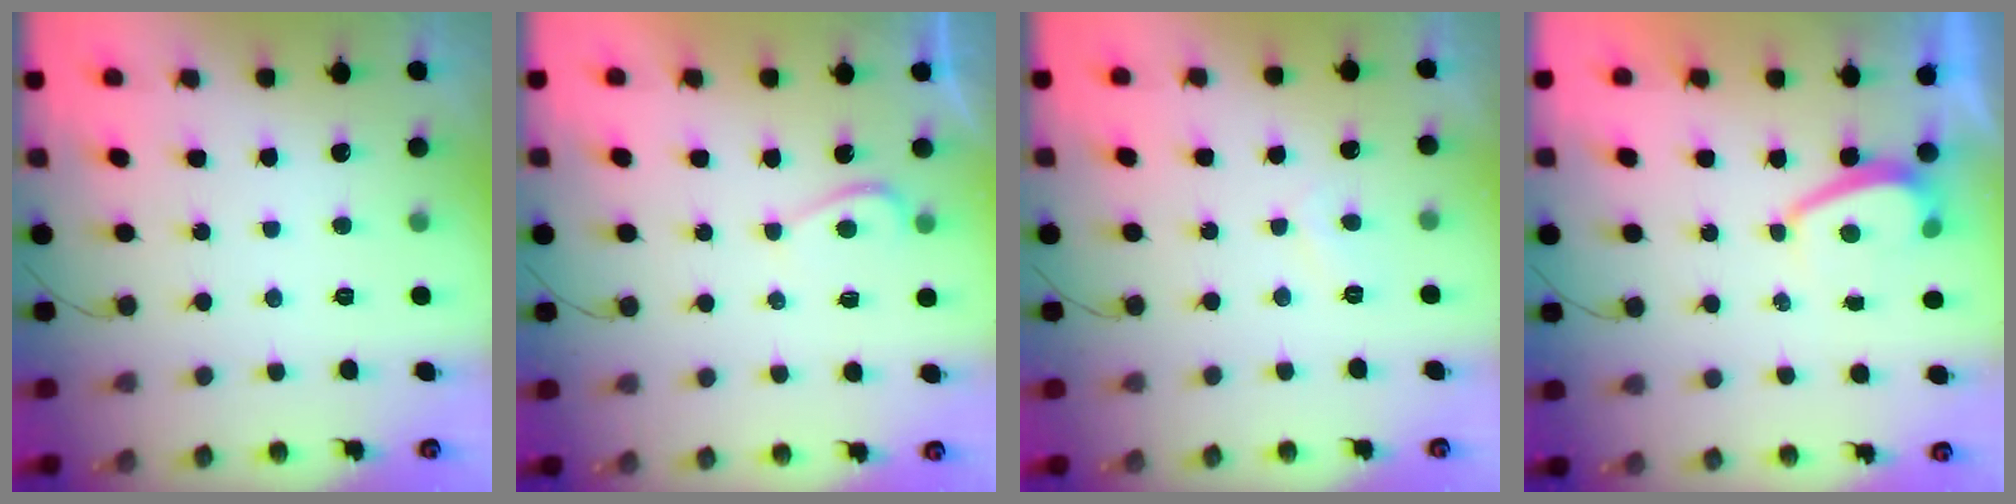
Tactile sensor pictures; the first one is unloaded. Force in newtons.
{"total": 2.4, "press": 2.4, "slide": 0.3}
{"total": 2.0, "press": 1.9, "slide": 0.4}
{"total": 1.2, "press": 1.1, "slide": 0.5}